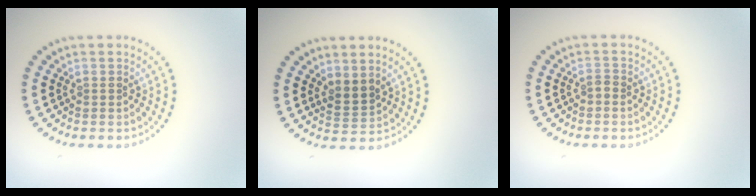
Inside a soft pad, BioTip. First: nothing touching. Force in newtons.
{"total": 2.0, "press": 1.6, "slide": 1.2}
{"total": 0.7, "press": 0.4, "slide": 0.5}